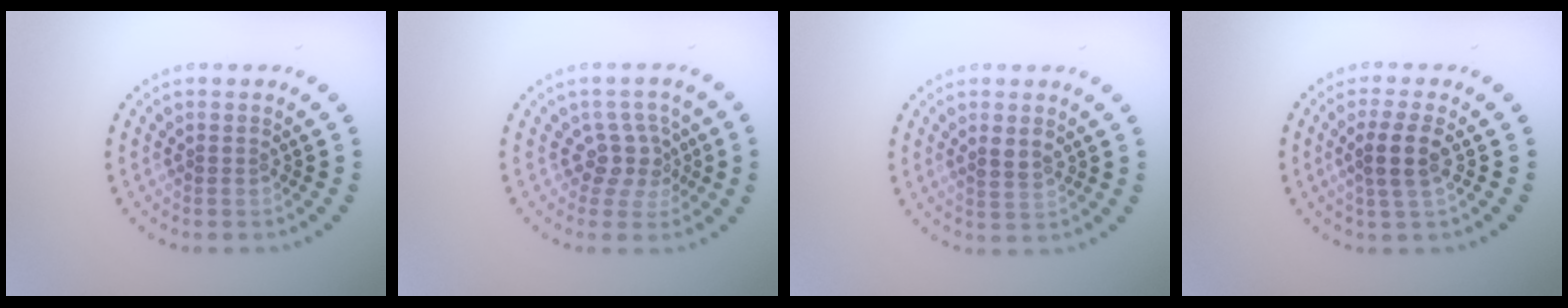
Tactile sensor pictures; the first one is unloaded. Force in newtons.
{"total": 2.7, "press": 2.1, "slide": 1.7}
{"total": 1.7, "press": 1.6, "slide": 0.5}
{"total": 2.7, "press": 2.3, "slide": 1.4}